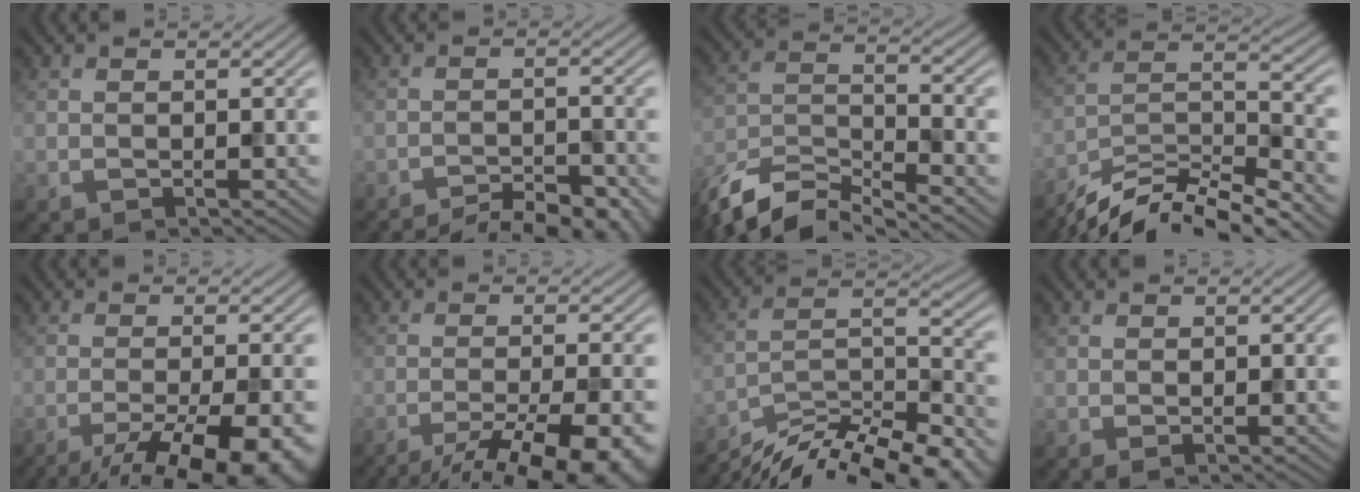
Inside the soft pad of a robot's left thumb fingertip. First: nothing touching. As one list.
[{"total": 9.3, "force": [-8.1, 2.2, 3.9], "torque": [-0.057, -0.001, -0.104]}, {"total": 10.4, "force": [-8.7, 2.7, 5.0], "torque": [-0.102, -0.008, -0.174]}, {"total": 11.6, "force": [-9.4, 2.6, 6.2], "torque": [-0.115, -0.002, -0.175]}, {"total": 13.8, "force": [-8.1, 3.9, 10.4], "torque": [-0.150, -0.021, -0.099]}, {"total": 13.8, "force": [-9.3, 3.7, 9.5], "torque": [-0.133, -0.020, -0.115]}, {"total": 15.0, "force": [-12.5, 3.7, 7.3], "torque": [-0.125, -0.006, -0.201]}, {"total": 0.6, "force": [0.1, 0.3, 0.5], "torque": [-0.009, -0.002, 0.002]}]